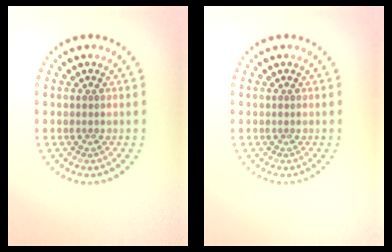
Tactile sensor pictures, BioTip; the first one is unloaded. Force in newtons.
{"total": 0.0}